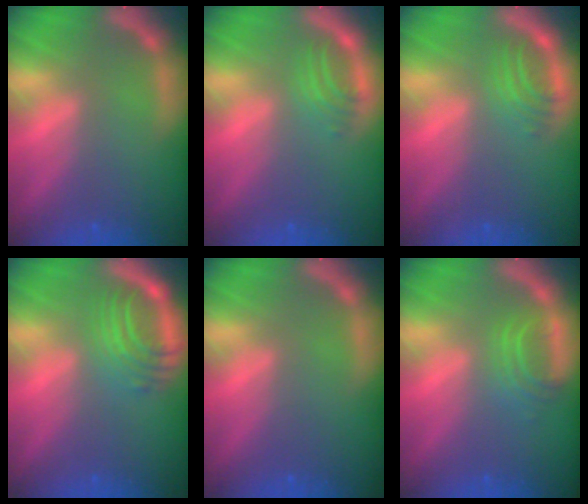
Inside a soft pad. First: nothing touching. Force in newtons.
{"total": 2.5}
{"total": 2.9}
{"total": 5.5}
{"total": 0.0}
{"total": 2.9}